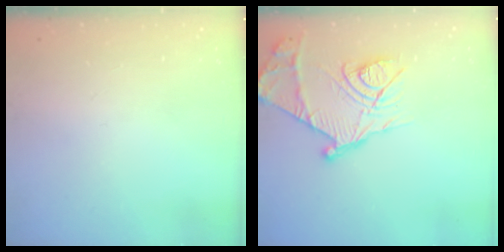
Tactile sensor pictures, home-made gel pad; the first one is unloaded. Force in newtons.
{"total": 18.9, "press": 18.8, "slide": 1.6}